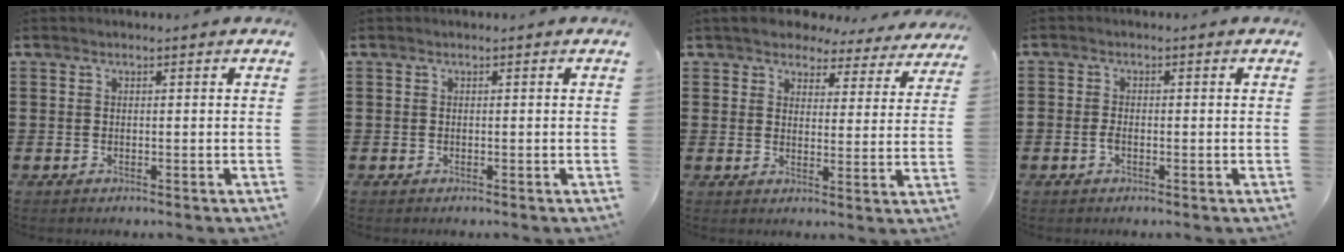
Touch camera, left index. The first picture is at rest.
{"total": 0.0}
{"total": 4.4, "force": [4.1, 1.2, 0.8], "torque": [-0.040, -0.017, 0.070]}
{"total": 1.4, "force": [-0.7, 0.7, 1.1], "torque": [-0.022, 0.000, -0.013]}